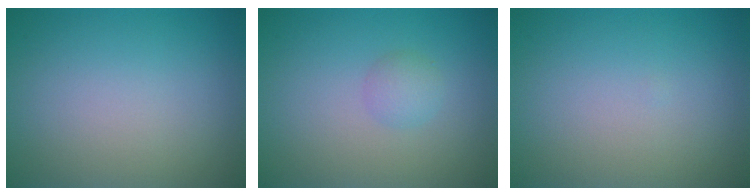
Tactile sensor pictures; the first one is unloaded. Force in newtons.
{"total": 1.5, "press": 1.5, "slide": 0.1}
{"total": 0.0}